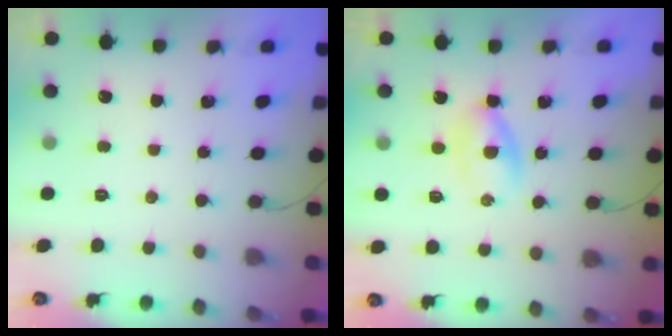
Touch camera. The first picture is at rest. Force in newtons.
{"total": 2.8, "press": 2.5, "slide": 1.3}